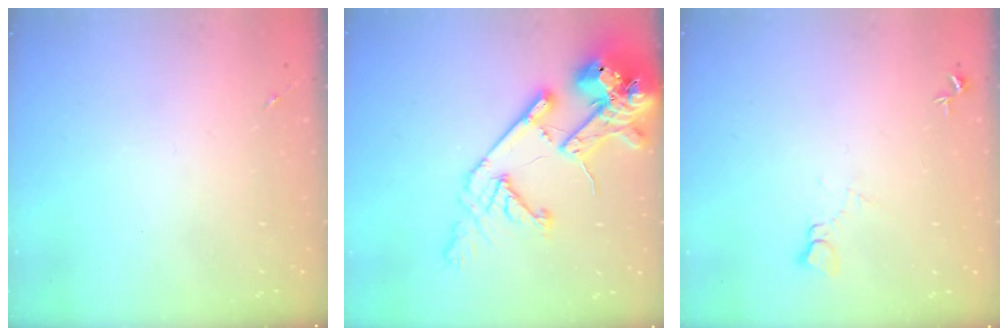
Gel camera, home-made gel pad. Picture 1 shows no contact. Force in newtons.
{"total": 20.3, "press": 20.1, "slide": 2.7}
{"total": 3.7, "press": 3.7, "slide": 0.3}